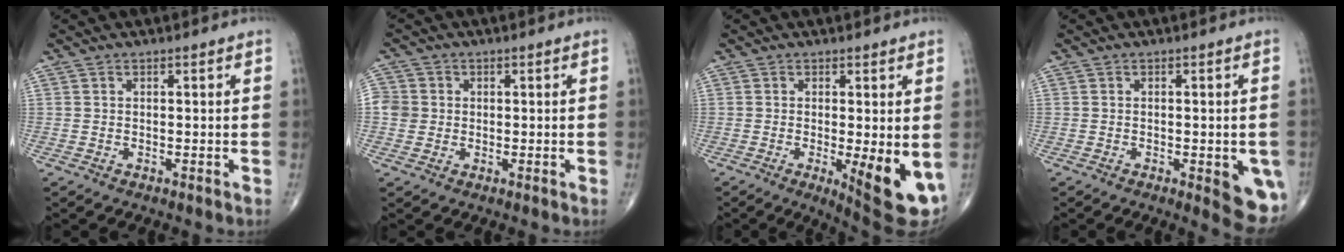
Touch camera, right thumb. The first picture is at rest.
{"total": 4.5, "force": [0.2, 4.3, 1.1], "torque": [-0.002, 0.007, 0.003]}
{"total": 10.3, "force": [-2.0, 2.6, 9.8], "torque": [-0.128, -0.025, -0.021]}
{"total": 8.2, "force": [-2.3, 2.7, 7.4], "torque": [-0.070, -0.013, -0.023]}